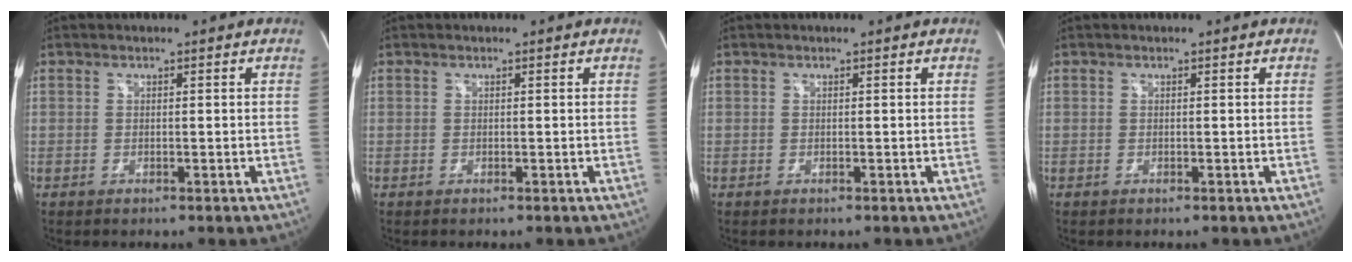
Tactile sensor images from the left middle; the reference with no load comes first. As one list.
[{"total": 0.0}, {"total": 0.0}, {"total": 0.0}]